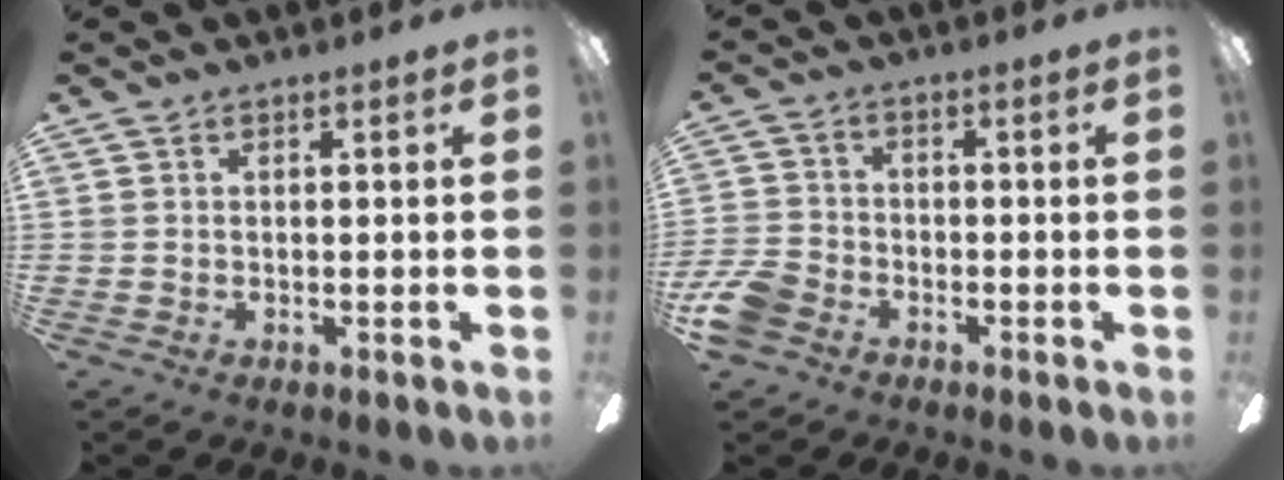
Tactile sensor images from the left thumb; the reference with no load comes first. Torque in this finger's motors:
{"motor_torque": [-0.11, 0.12, -0.04, 0.06, 0.00]}